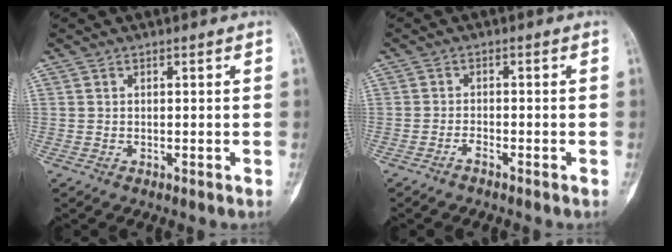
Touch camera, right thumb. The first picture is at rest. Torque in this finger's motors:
{"motor_torque": [-0.24, -0.02, 0.00, 0.10, -0.08]}